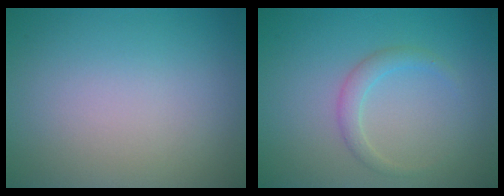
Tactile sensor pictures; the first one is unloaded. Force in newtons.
{"total": 1.7, "press": 1.7, "slide": 0.1}